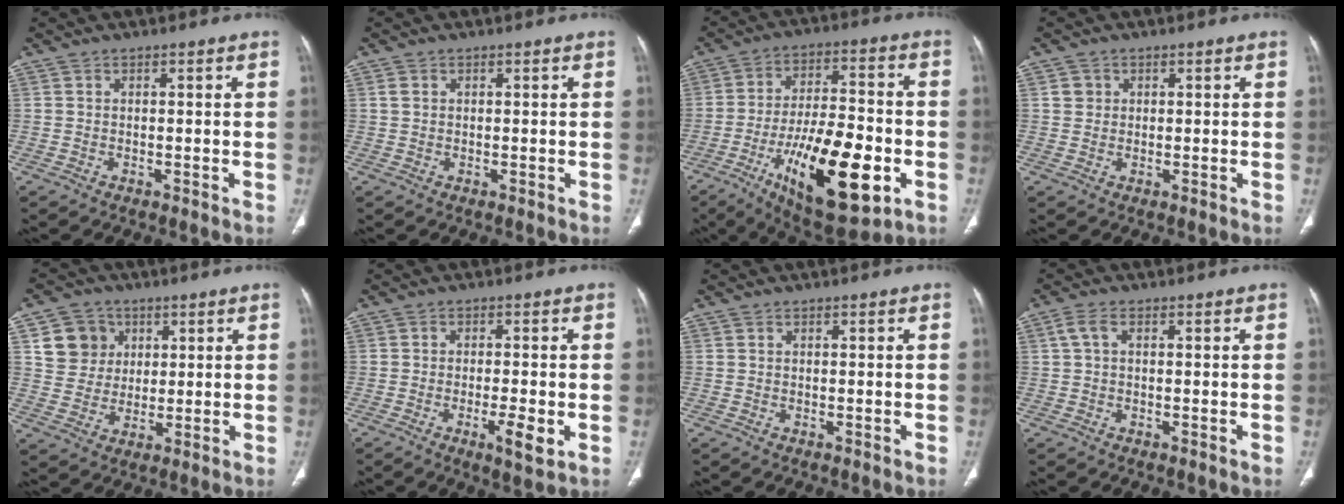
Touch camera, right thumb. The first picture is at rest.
{"total": 0.9, "force": [0.3, 0.7, 0.5], "torque": [-0.010, 0.004, 0.006]}
{"total": 22.6, "force": [-8.0, 8.6, 19.3], "torque": [-0.314, 0.016, -0.117]}
{"total": 1.9, "force": [0.6, 1.8, 0.4], "torque": [0.003, -0.001, 0.008]}
{"total": 8.6, "force": [3.1, 7.7, 2.3], "torque": [-0.009, -0.004, 0.058]}
{"total": 5.1, "force": [-1.7, 1.1, 4.7], "torque": [-0.079, -0.008, -0.028]}
{"total": 0.0}
{"total": 2.4, "force": [0.5, 1.3, 2.0], "torque": [-0.045, 0.013, 0.011]}